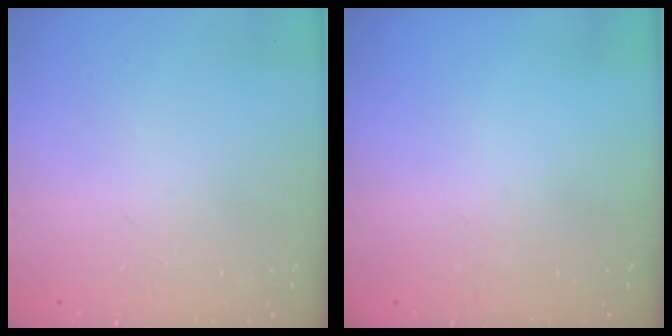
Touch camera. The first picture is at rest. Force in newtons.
{"total": 0.0}